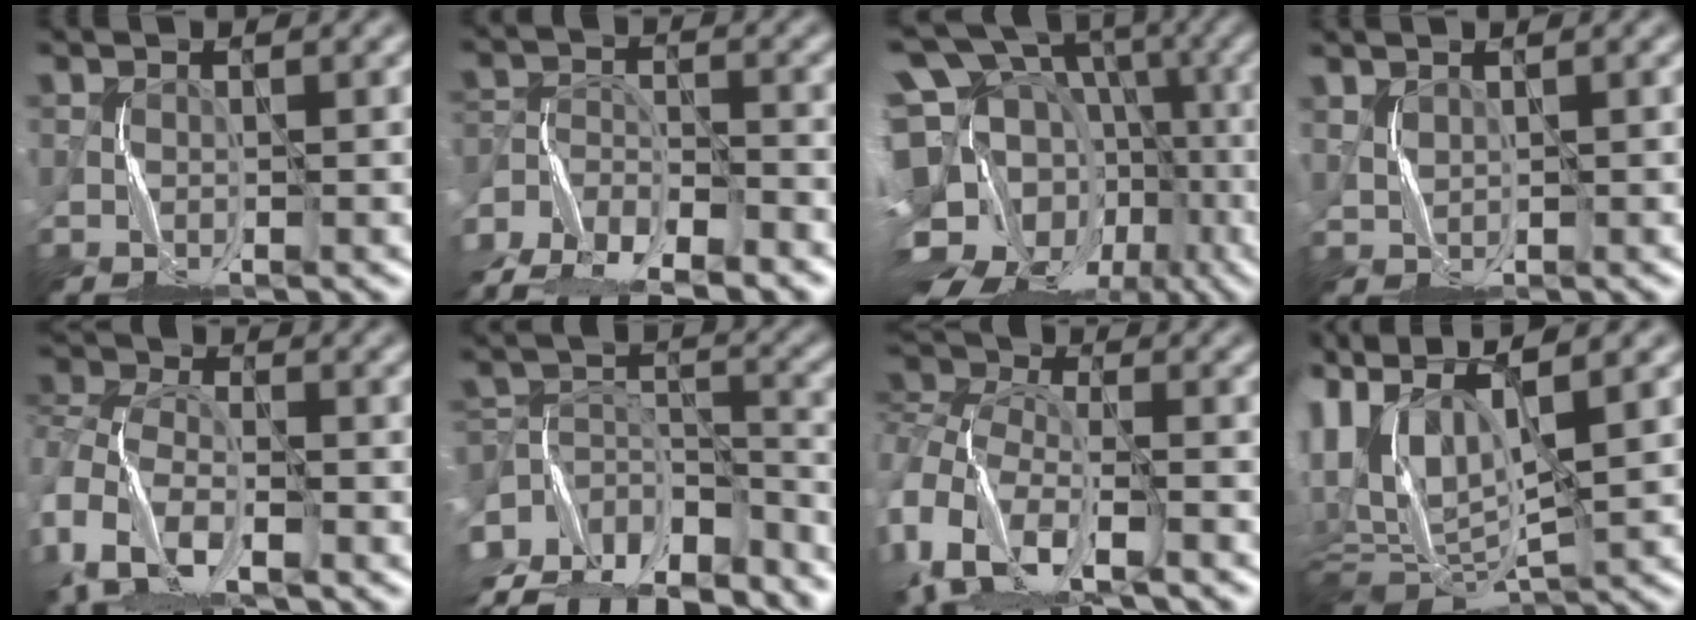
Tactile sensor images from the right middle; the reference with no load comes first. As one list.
[{"total": 10.8, "force": [-9.8, 3.3, 3.1], "torque": [-0.052, -0.013, -0.168]}, {"total": 20.8, "force": [-7.4, 15.8, 11.3], "torque": [-0.211, -0.009, -0.118]}, {"total": 1.1, "force": [0.9, 0.2, -0.6], "torque": [0.007, 0.002, 0.025]}, {"total": 12.2, "force": [-5.3, 8.8, 6.5], "torque": [-0.160, -0.001, -0.114]}, {"total": 13.2, "force": [-11.4, 5.2, 4.2], "torque": [-0.078, 0.013, -0.161]}, {"total": 13.7, "force": [-6.1, 8.7, 8.7], "torque": [-0.199, -0.016, -0.090]}, {"total": 12.0, "force": [3.0, 6.6, 9.6], "torque": [-0.214, 0.002, 0.082]}]